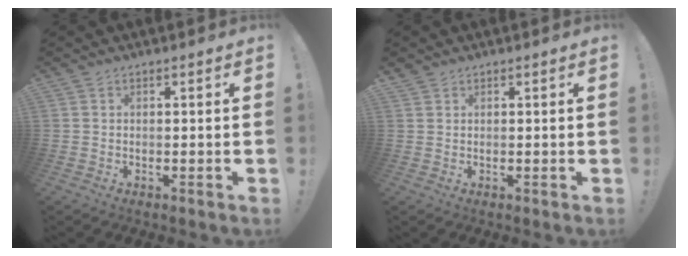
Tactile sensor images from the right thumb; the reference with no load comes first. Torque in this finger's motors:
{"motor_torque": [-0.09, -0.11, -0.60, 0.48, -0.03]}